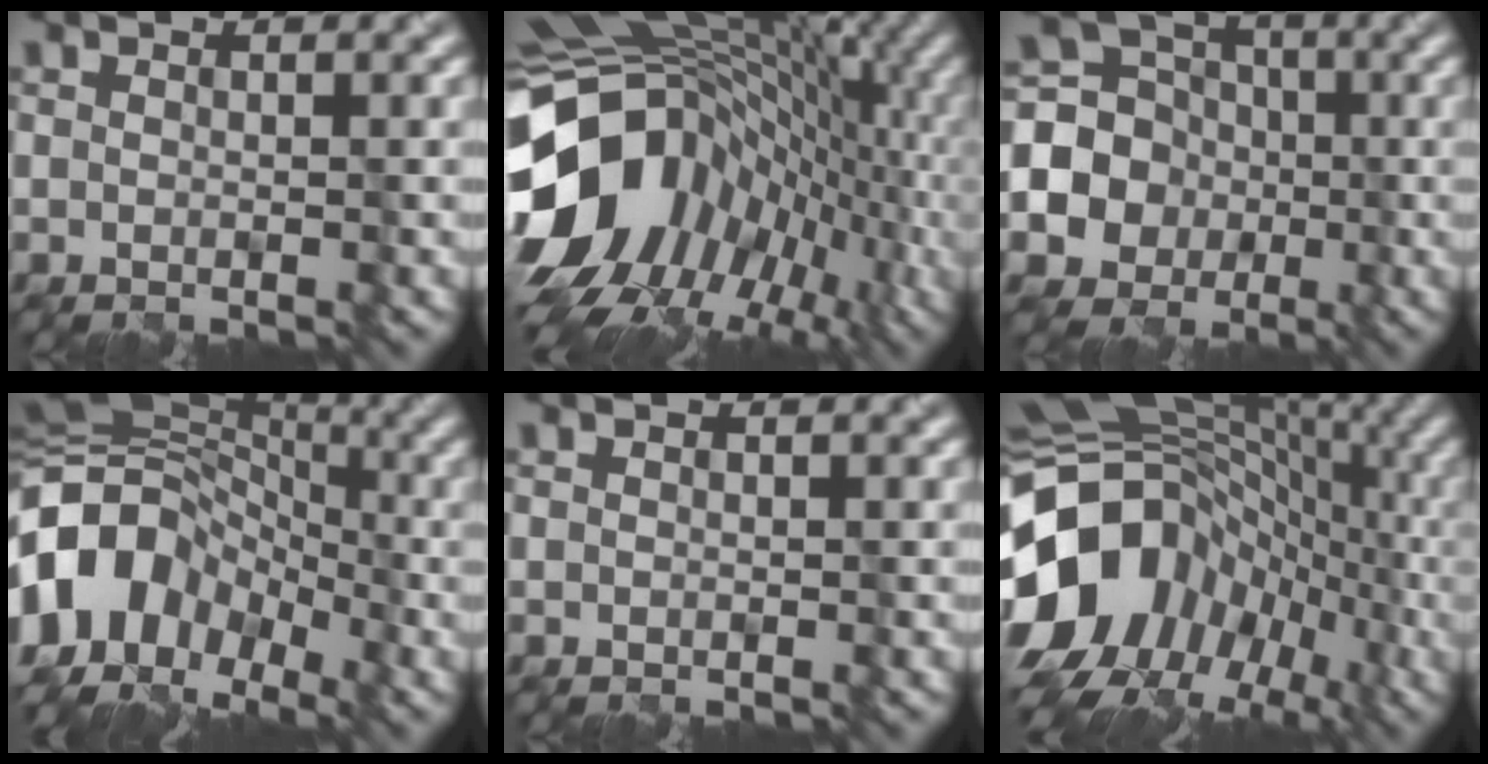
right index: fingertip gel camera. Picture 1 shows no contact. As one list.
[{"total": 15.0, "force": [-1.6, 11.6, 9.5], "torque": [-0.172, 0.000, -0.018]}, {"total": 10.0, "force": [-1.7, 9.1, 3.8], "torque": [-0.089, -0.002, -0.064]}, {"total": 13.3, "force": [-5.2, 9.7, 7.5], "torque": [-0.164, 0.005, -0.117]}, {"total": 0.0}, {"total": 13.7, "force": [-2.7, 11.0, 7.6], "torque": [-0.137, 0.007, -0.070]}]